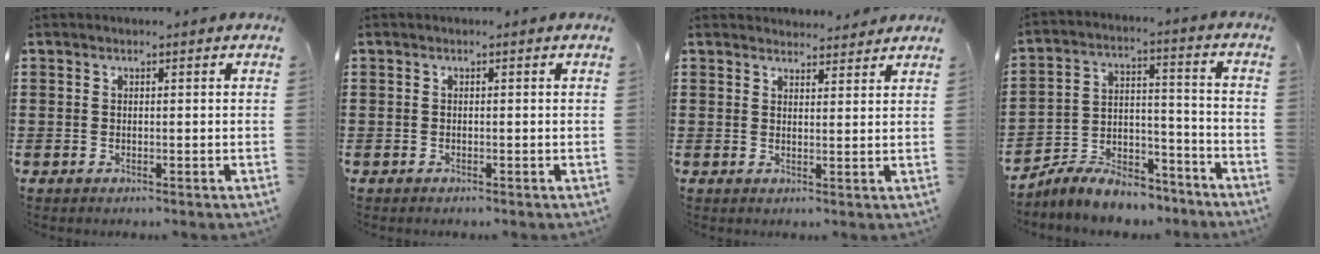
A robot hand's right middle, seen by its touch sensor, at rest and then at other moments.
{"total": 0.0}
{"total": 2.7, "force": [2.6, 0.4, -0.2], "torque": [0.004, -0.006, 0.049]}
{"total": 7.8, "force": [-7.2, 2.0, 1.9], "torque": [-0.033, 0.021, -0.141]}